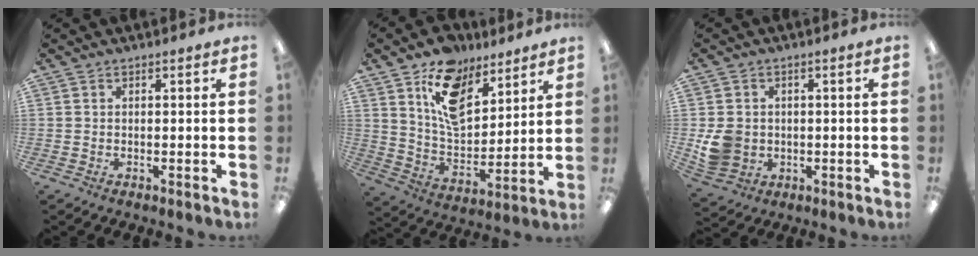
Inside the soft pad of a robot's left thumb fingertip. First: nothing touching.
{"total": 14.4, "force": [9.4, 8.1, 7.3], "torque": [-0.122, -0.046, 0.176]}
{"total": 6.8, "force": [0.0, 6.2, 2.7], "torque": [-0.052, 0.013, 0.005]}